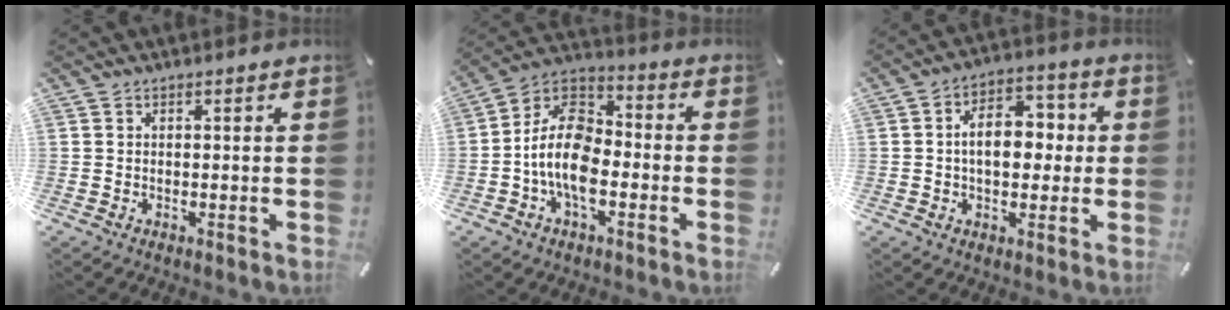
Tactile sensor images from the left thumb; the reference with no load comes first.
{"total": 13.5, "force": [-5.2, 8.1, 9.4], "torque": [-0.207, 0.018, -0.101]}
{"total": 10.4, "force": [0.1, 7.0, 7.6], "torque": [-0.102, 0.009, 0.000]}